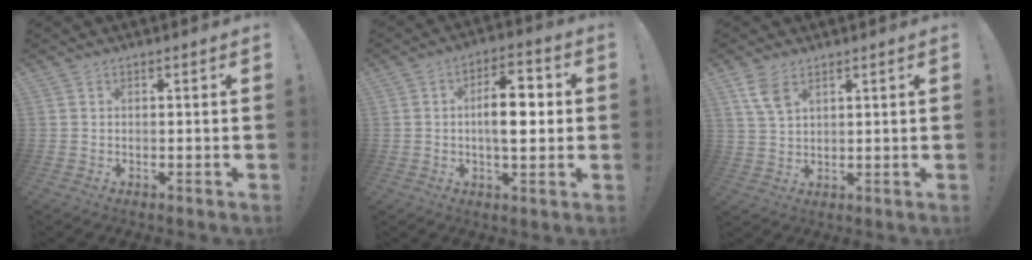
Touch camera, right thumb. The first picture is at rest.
{"total": 10.5, "force": [0.2, 4.8, 9.4], "torque": [-0.143, 0.006, -0.002]}
{"total": 6.1, "force": [3.7, 3.0, 3.8], "torque": [-0.065, -0.016, 0.069]}